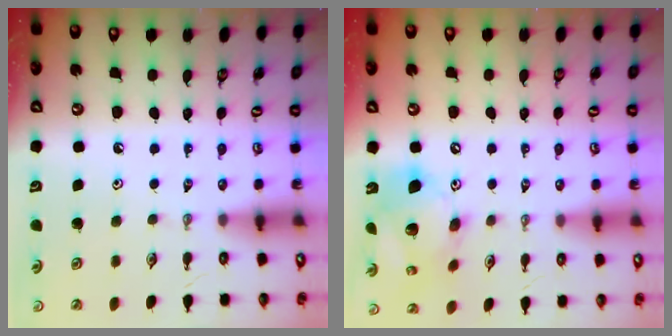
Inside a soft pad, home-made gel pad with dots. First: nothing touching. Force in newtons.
{"total": 15.3, "press": 15.1, "slide": 2.5}